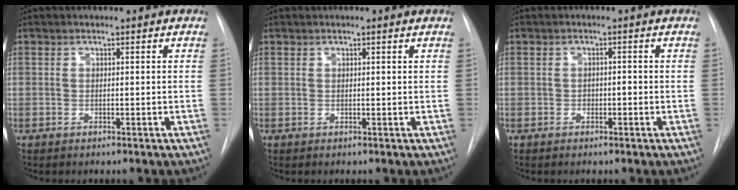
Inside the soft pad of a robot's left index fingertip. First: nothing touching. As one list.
[{"total": 0.7, "force": [0.4, 0.0, 0.5], "torque": [-0.009, 0.002, 0.006]}, {"total": 0.9, "force": [-0.5, 0.6, 0.6], "torque": [-0.005, 0.001, -0.009]}]